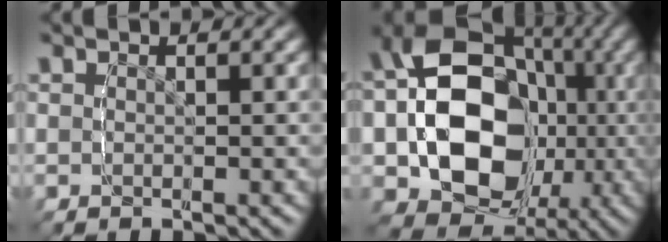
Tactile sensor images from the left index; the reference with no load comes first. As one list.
[{"total": 19.2, "force": [-2.9, 16.8, 8.8], "torque": [-0.219, -0.067, -0.045]}]